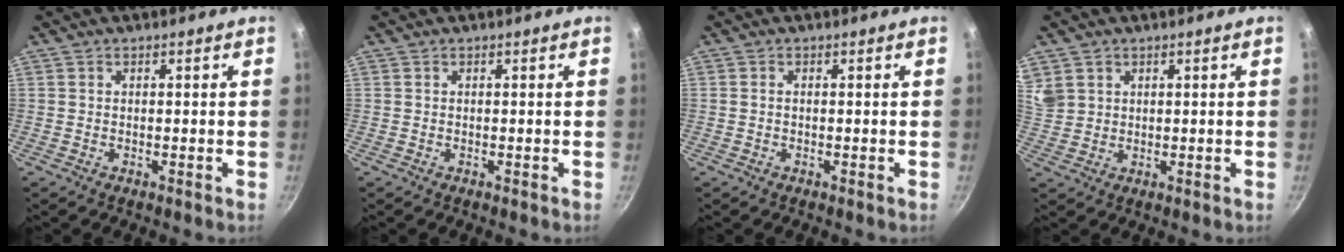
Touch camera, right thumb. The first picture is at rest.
{"total": 0.0}
{"total": 0.6, "force": [-0.1, 0.3, 0.5], "torque": [-0.010, 0.004, -0.002]}
{"total": 6.7, "force": [3.3, 5.2, 2.6], "torque": [-0.039, 0.002, 0.075]}